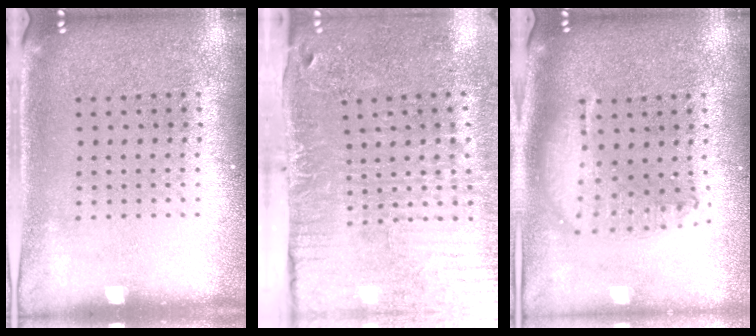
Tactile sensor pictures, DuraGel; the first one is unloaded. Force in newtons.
{"total": 5.2, "press": 4.1, "slide": 3.1}
{"total": 1.8, "press": 1.5, "slide": 1.0}